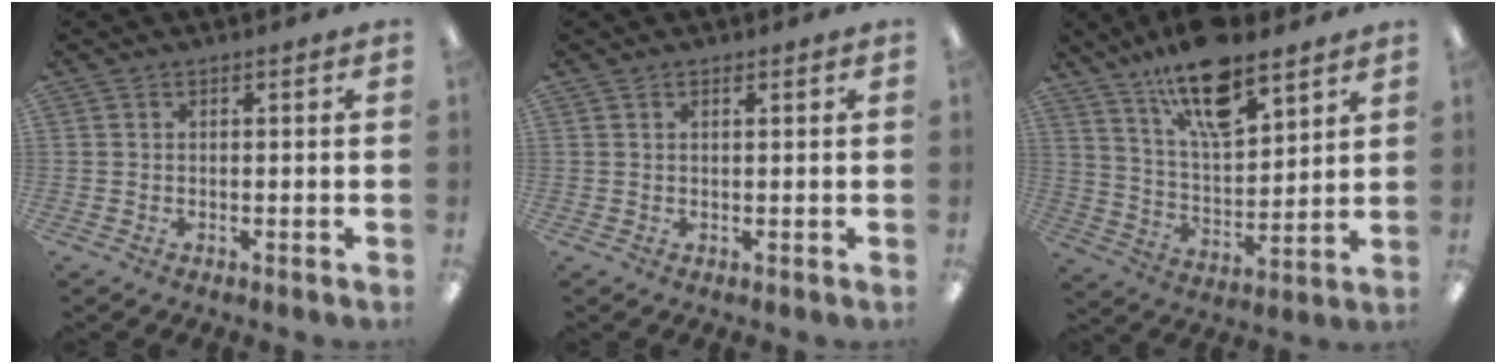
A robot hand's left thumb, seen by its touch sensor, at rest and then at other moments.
{"total": 0.8, "force": [0.6, 0.3, 0.4], "torque": [-0.002, -0.003, 0.010]}
{"total": 17.0, "force": [12.3, 6.2, 10.1], "torque": [-0.176, -0.056, 0.209]}